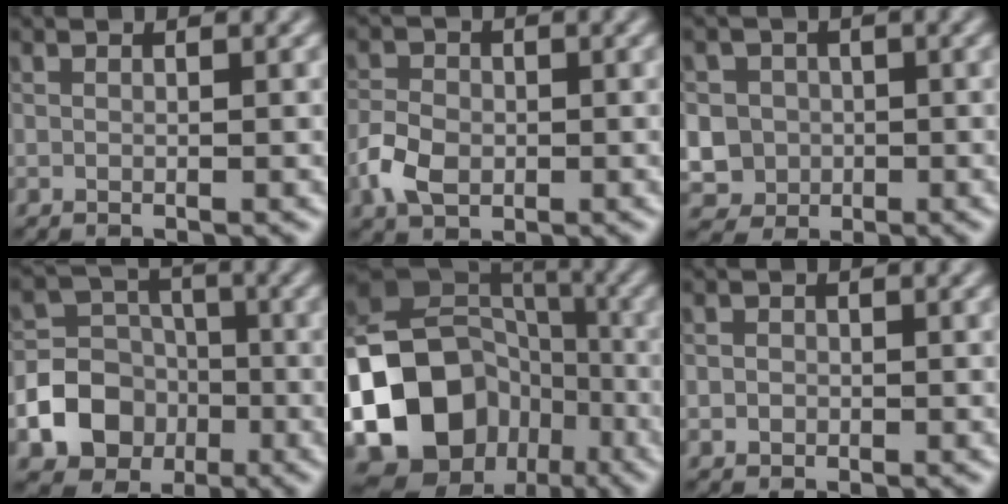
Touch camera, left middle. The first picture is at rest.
{"total": 3.7, "force": [-1.2, 2.7, 2.2], "torque": [-0.049, -0.001, -0.028]}
{"total": 6.4, "force": [-0.5, 6.2, 1.8], "torque": [-0.034, 0.015, -0.026]}
{"total": 8.1, "force": [-2.9, 7.0, 2.9], "torque": [-0.029, -0.008, -0.080]}
{"total": 20.1, "force": [-7.1, 17.0, 8.1], "torque": [-0.171, -0.025, -0.136]}
{"total": 1.0, "force": [-0.1, 1.0, 0.2], "torque": [0.006, -0.004, -0.006]}